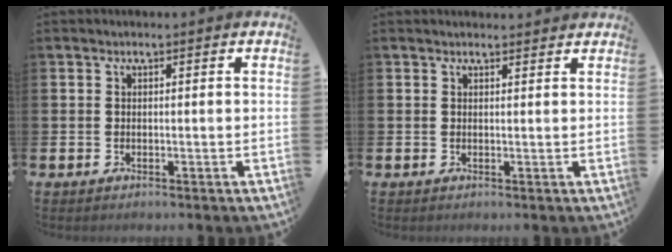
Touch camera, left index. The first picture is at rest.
{"total": 0.9, "force": [0.8, 0.2, 0.1], "torque": [0.007, -0.001, 0.014]}